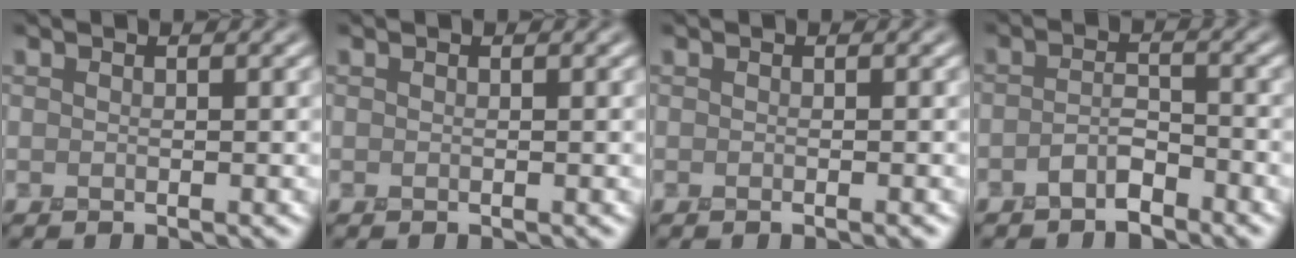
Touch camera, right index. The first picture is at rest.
{"total": 0.0}
{"total": 1.0, "force": [-0.4, 0.3, 0.9], "torque": [-0.002, -0.002, -0.006]}
{"total": 2.0, "force": [-1.6, 0.7, 1.1], "torque": [-0.022, 0.009, -0.032]}